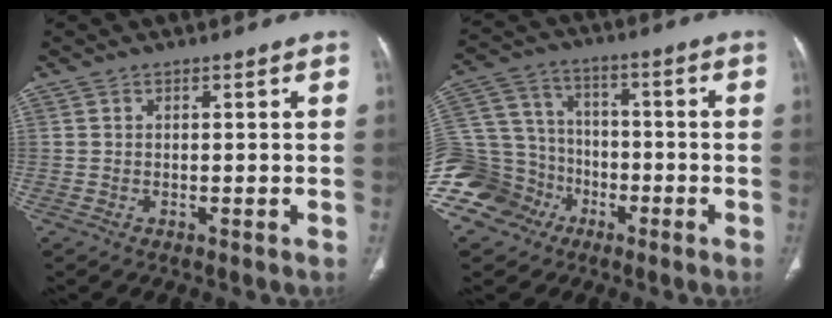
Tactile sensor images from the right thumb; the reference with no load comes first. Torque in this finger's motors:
{"motor_torque": [0.66, -0.46, -0.13, -1.21, 0.00]}